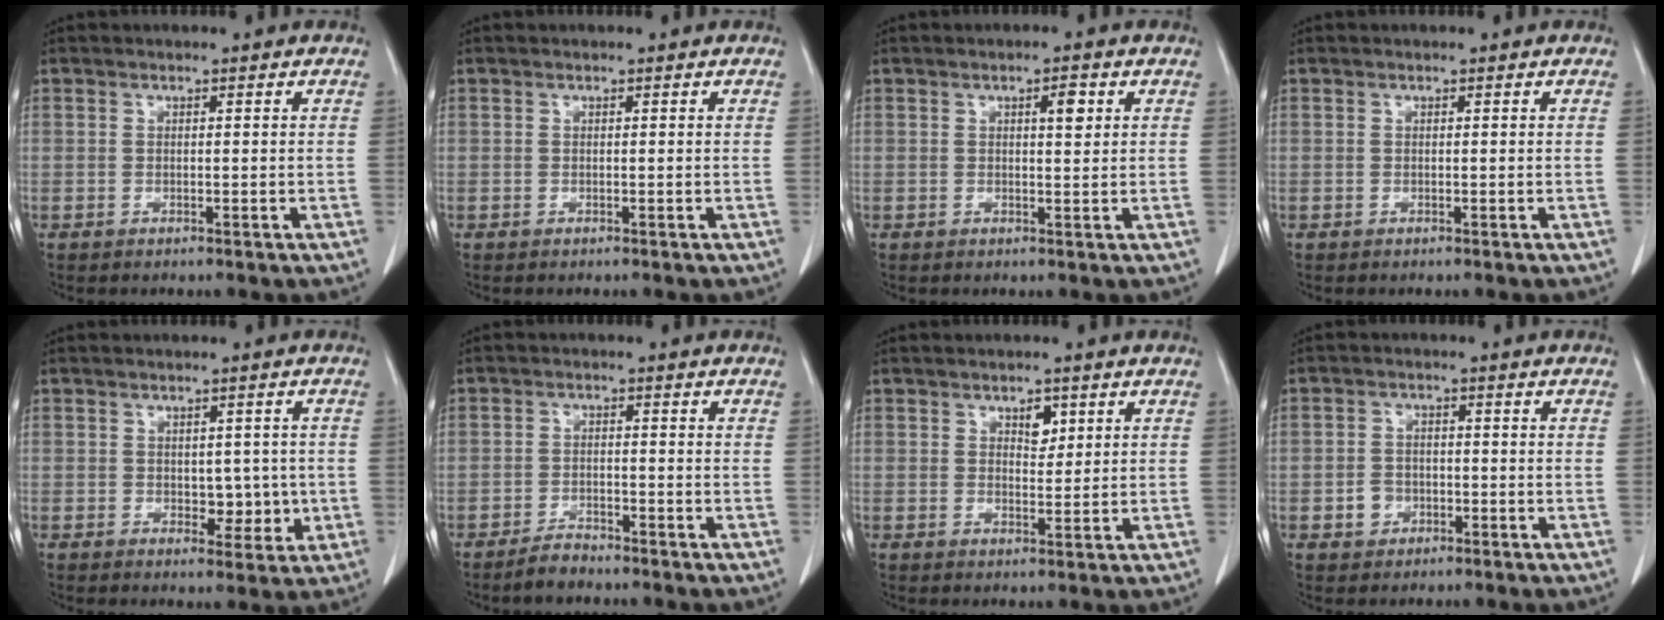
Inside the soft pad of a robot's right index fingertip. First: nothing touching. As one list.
[{"total": 0.0}, {"total": 2.5, "force": [1.0, 0.6, 2.2], "torque": [-0.036, -0.002, 0.015]}, {"total": 0.0}, {"total": 4.4, "force": [-0.3, 2.8, 3.3], "torque": [-0.032, 0.003, 0.005]}, {"total": 2.7, "force": [-2.5, 0.8, 0.7], "torque": [-0.014, 0.000, -0.044]}, {"total": 2.7, "force": [1.4, 1.5, 1.8], "torque": [-0.023, -0.002, 0.023]}, {"total": 3.0, "force": [-1.0, 2.6, 1.0], "torque": [-0.013, 0.008, -0.011]}]